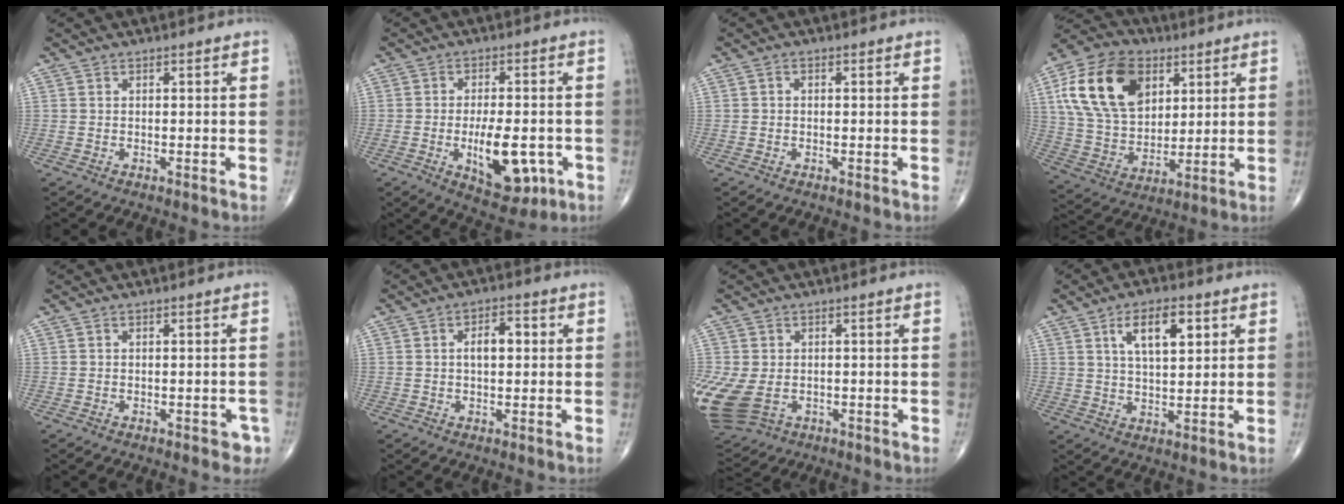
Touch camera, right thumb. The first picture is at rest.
{"total": 12.1, "force": [-3.4, 5.5, 10.2], "torque": [-0.136, 0.000, -0.040]}
{"total": 0.7, "force": [0.0, 0.5, 0.4], "torque": [-0.005, 0.002, -0.004]}
{"total": 20.3, "force": [7.2, 13.3, 13.5], "torque": [-0.235, -0.013, 0.131]}
{"total": 2.6, "force": [-1.4, 1.5, 1.6], "torque": [-0.003, 0.004, -0.016]}
{"total": 4.9, "force": [0.6, 2.6, 4.1], "torque": [-0.061, 0.011, 0.005]}
{"total": 15.1, "force": [-3.2, 11.4, 9.4], "torque": [-0.255, -0.009, -0.038]}
{"total": 9.0, "force": [3.6, 4.0, 7.3], "torque": [-0.102, -0.013, 0.062]}